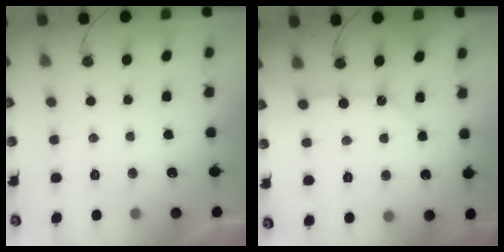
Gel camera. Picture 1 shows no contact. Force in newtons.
{"total": 8.0, "press": 8.0, "slide": 0.4}